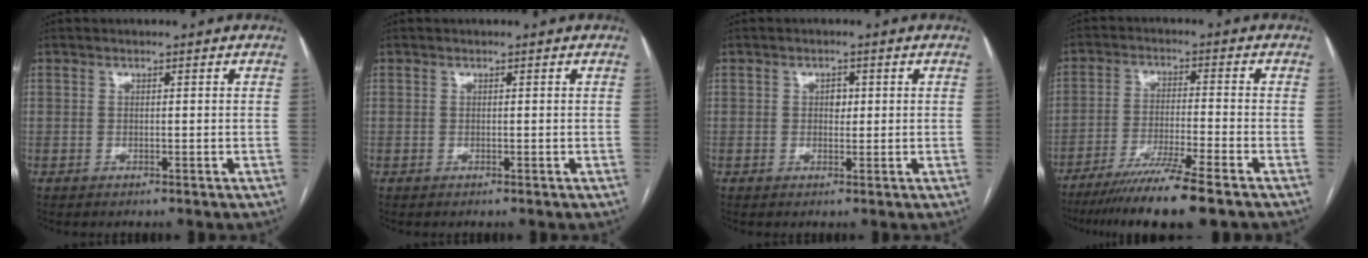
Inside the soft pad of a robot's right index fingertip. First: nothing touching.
{"total": 0.0}
{"total": 1.6, "force": [0.3, 1.2, 1.2], "torque": [-0.013, 0.002, 0.004]}
{"total": 11.4, "force": [-8.8, -1.1, 7.1], "torque": [-0.110, -0.036, -0.144]}